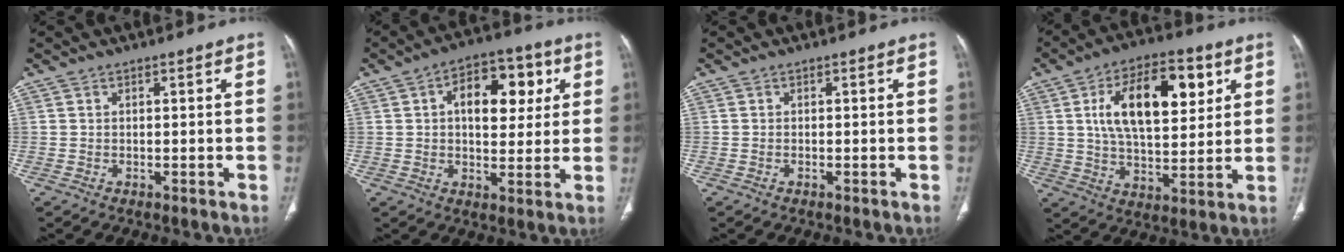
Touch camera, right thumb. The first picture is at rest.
{"total": 13.3, "force": [3.6, 7.9, 10.1], "torque": [-0.105, 0.008, 0.049]}
{"total": 0.0}
{"total": 18.3, "force": [5.7, 9.1, 14.8], "torque": [-0.209, -0.009, 0.093]}